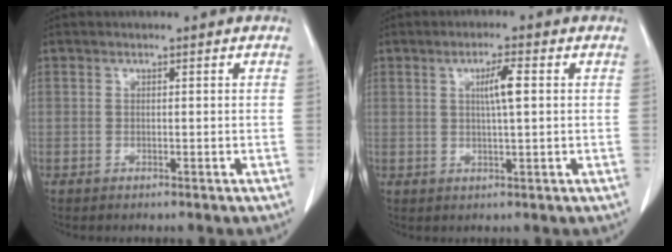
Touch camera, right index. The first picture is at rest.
{"total": 3.9, "force": [0.9, 0.1, 3.8], "torque": [-0.065, 0.001, 0.013]}